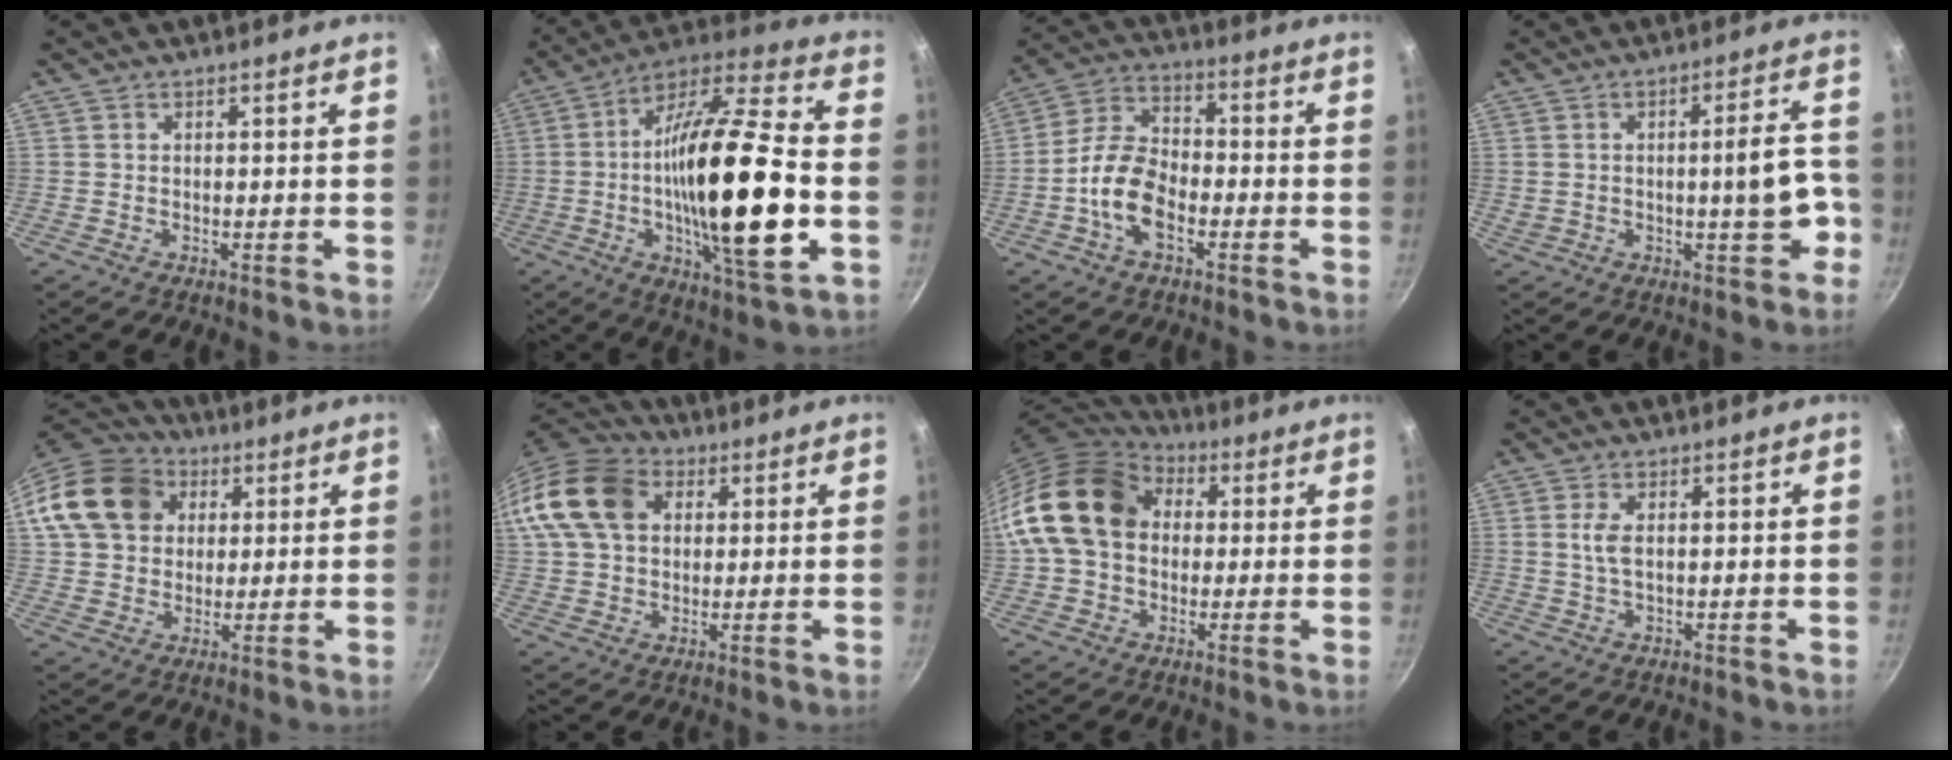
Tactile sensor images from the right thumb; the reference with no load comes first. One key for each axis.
{"total": 27.0, "fx": -3.6, "fy": 7.4, "fz": 25.7, "tx": -0.443, "ty": 0.017, "tz": -0.066}
{"total": 10.9, "fx": -3.6, "fy": 6.2, "fz": 8.2, "tx": -0.146, "ty": 0.040, "tz": -0.080}
{"total": 8.6, "fx": -2.0, "fy": 2.9, "fz": 7.9, "tx": -0.081, "ty": 0.032, "tz": -0.019}
{"total": 17.2, "fx": 5.2, "fy": 13.7, "fz": 9.0, "tx": -0.154, "ty": 0.022, "tz": 0.085}
{"total": 18.0, "fx": 5.2, "fy": 13.3, "fz": 10.9, "tx": -0.220, "ty": 0.023, "tz": 0.083}
{"total": 18.4, "fx": 3.2, "fy": 13.9, "fz": 11.5, "tx": -0.191, "ty": 0.032, "tz": 0.045}
{"total": 2.9, "fx": 0.5, "fy": 1.2, "fz": 2.6, "tx": -0.055, "ty": 0.000, "tz": 0.011}